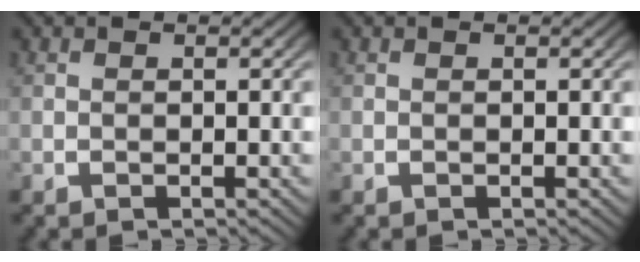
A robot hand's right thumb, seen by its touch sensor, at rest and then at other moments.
{"total": 0.0}